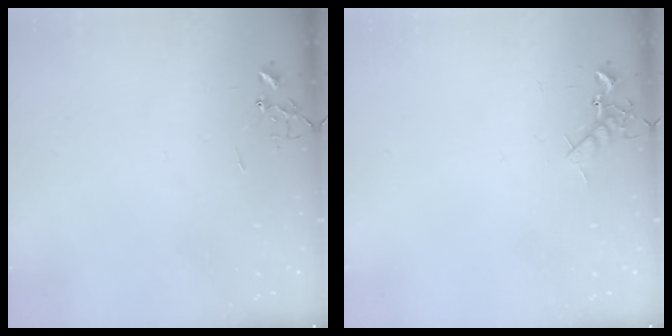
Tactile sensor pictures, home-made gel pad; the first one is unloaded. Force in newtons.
{"total": 7.8, "press": 7.8, "slide": 0.8}